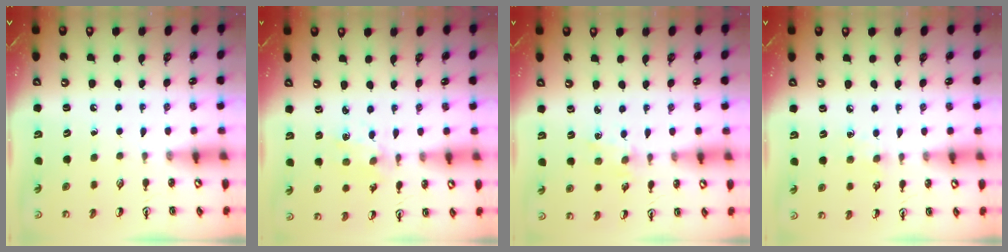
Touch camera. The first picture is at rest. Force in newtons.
{"total": 1.8, "press": 1.8, "slide": 0.3}
{"total": 2.9, "press": 2.8, "slide": 0.4}
{"total": 5.4, "press": 5.3, "slide": 0.7}